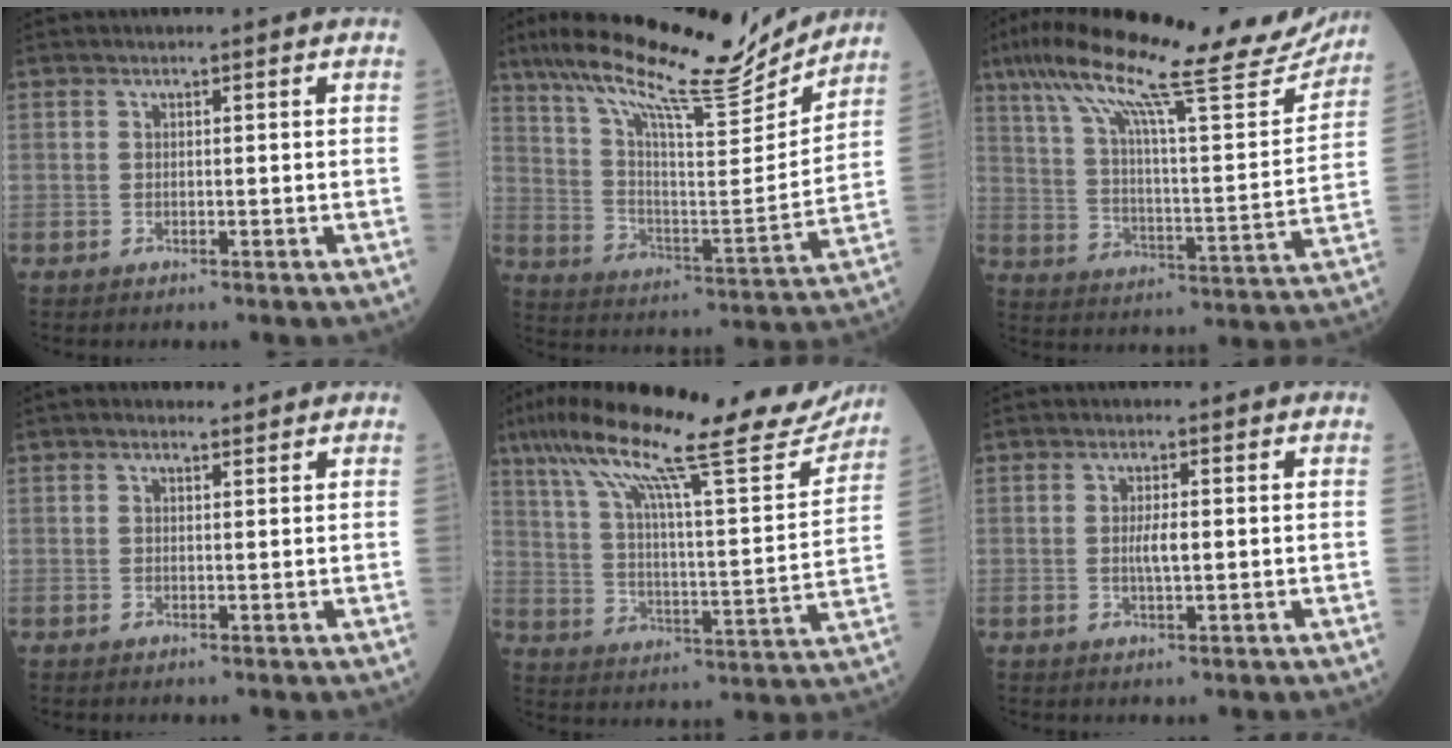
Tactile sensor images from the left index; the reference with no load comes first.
{"total": 20.5, "force": [17.7, 2.0, 10.3], "torque": [-0.187, -0.004, 0.282]}
{"total": 26.4, "force": [21.6, 2.7, 14.9], "torque": [-0.257, 0.005, 0.310]}
{"total": 1.1, "force": [1.0, 0.3, 0.4], "torque": [-0.016, 0.005, 0.015]}
{"total": 24.6, "force": [19.3, 2.8, 14.9], "torque": [-0.260, 0.017, 0.286]}
{"total": 2.4, "force": [0.1, 0.4, 2.4], "torque": [-0.048, -0.001, 0.003]}